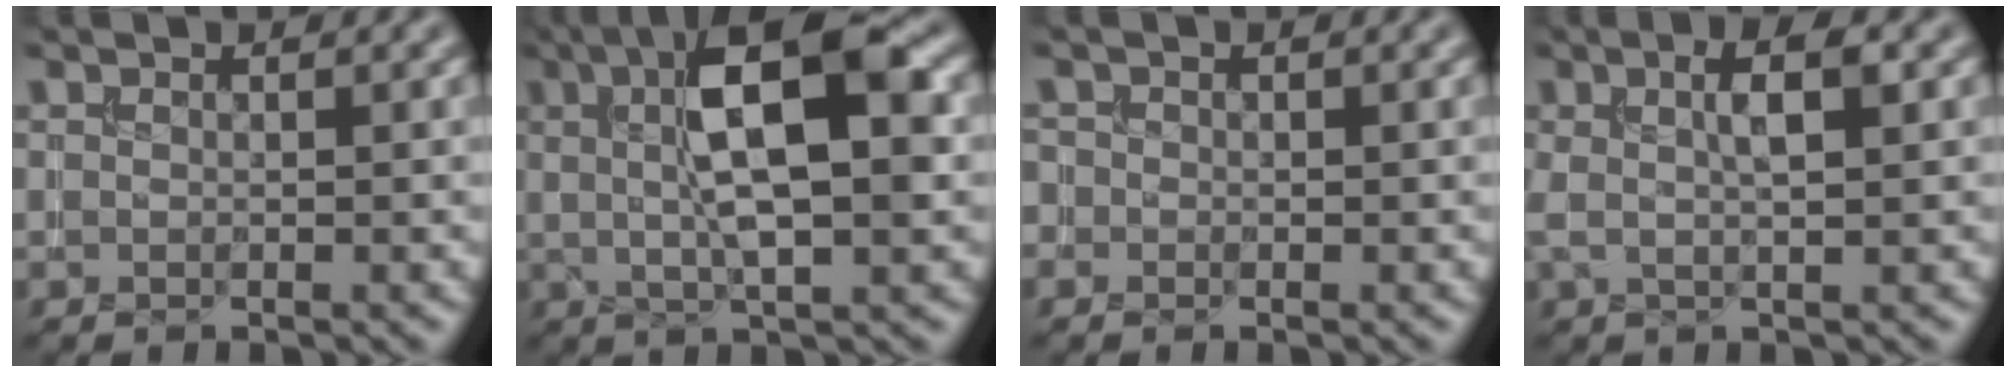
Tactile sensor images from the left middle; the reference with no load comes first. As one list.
[{"total": 9.9, "force": [2.1, 2.8, 9.3], "torque": [-0.143, 0.015, 0.027]}, {"total": 0.8, "force": [-0.4, 0.7, 0.0], "torque": [0.005, -0.003, -0.011]}, {"total": 3.2, "force": [0.8, 0.6, 3.1], "torque": [-0.053, 0.007, 0.010]}]